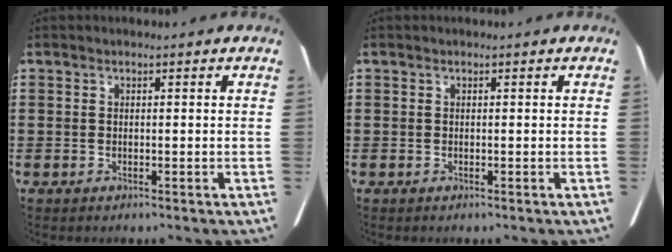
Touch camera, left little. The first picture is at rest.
{"total": 0.0}